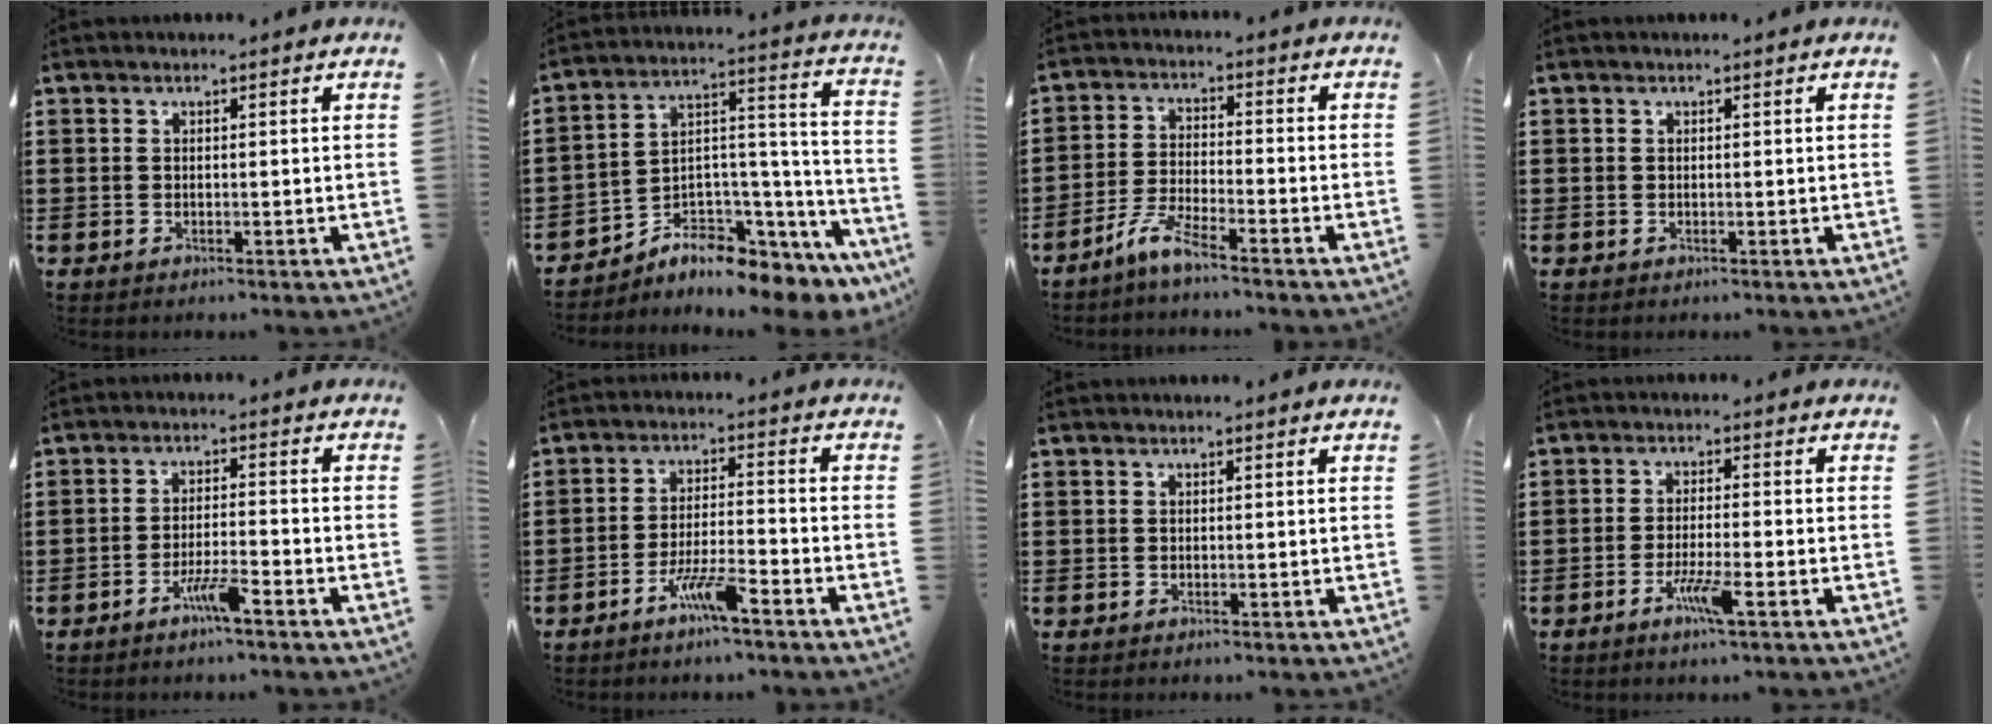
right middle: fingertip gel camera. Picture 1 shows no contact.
{"total": 6.0, "force": [-5.3, 2.3, 1.8], "torque": [-0.033, -0.010, -0.099]}
{"total": 5.3, "force": [-4.2, 0.4, 3.1], "torque": [-0.070, -0.006, -0.084]}
{"total": 0.0}
{"total": 4.3, "force": [-3.0, 0.3, 3.0], "torque": [-0.064, -0.001, -0.058]}
{"total": 5.8, "force": [-4.0, 0.5, 4.2], "torque": [-0.094, -0.006, -0.080]}
{"total": 0.0}
{"total": 4.6, "force": [-2.6, 0.4, 3.8], "torque": [-0.073, -0.007, -0.047]}